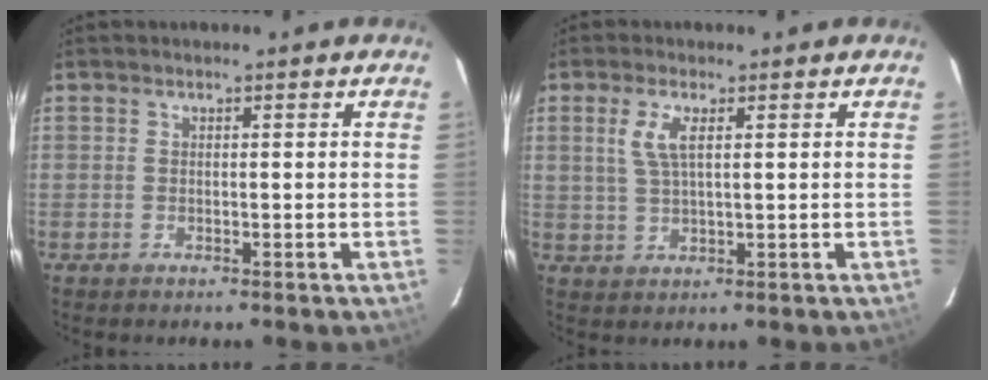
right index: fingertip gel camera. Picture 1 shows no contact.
{"total": 4.3, "force": [1.6, 1.2, 3.8], "torque": [-0.081, 0.002, 0.035]}